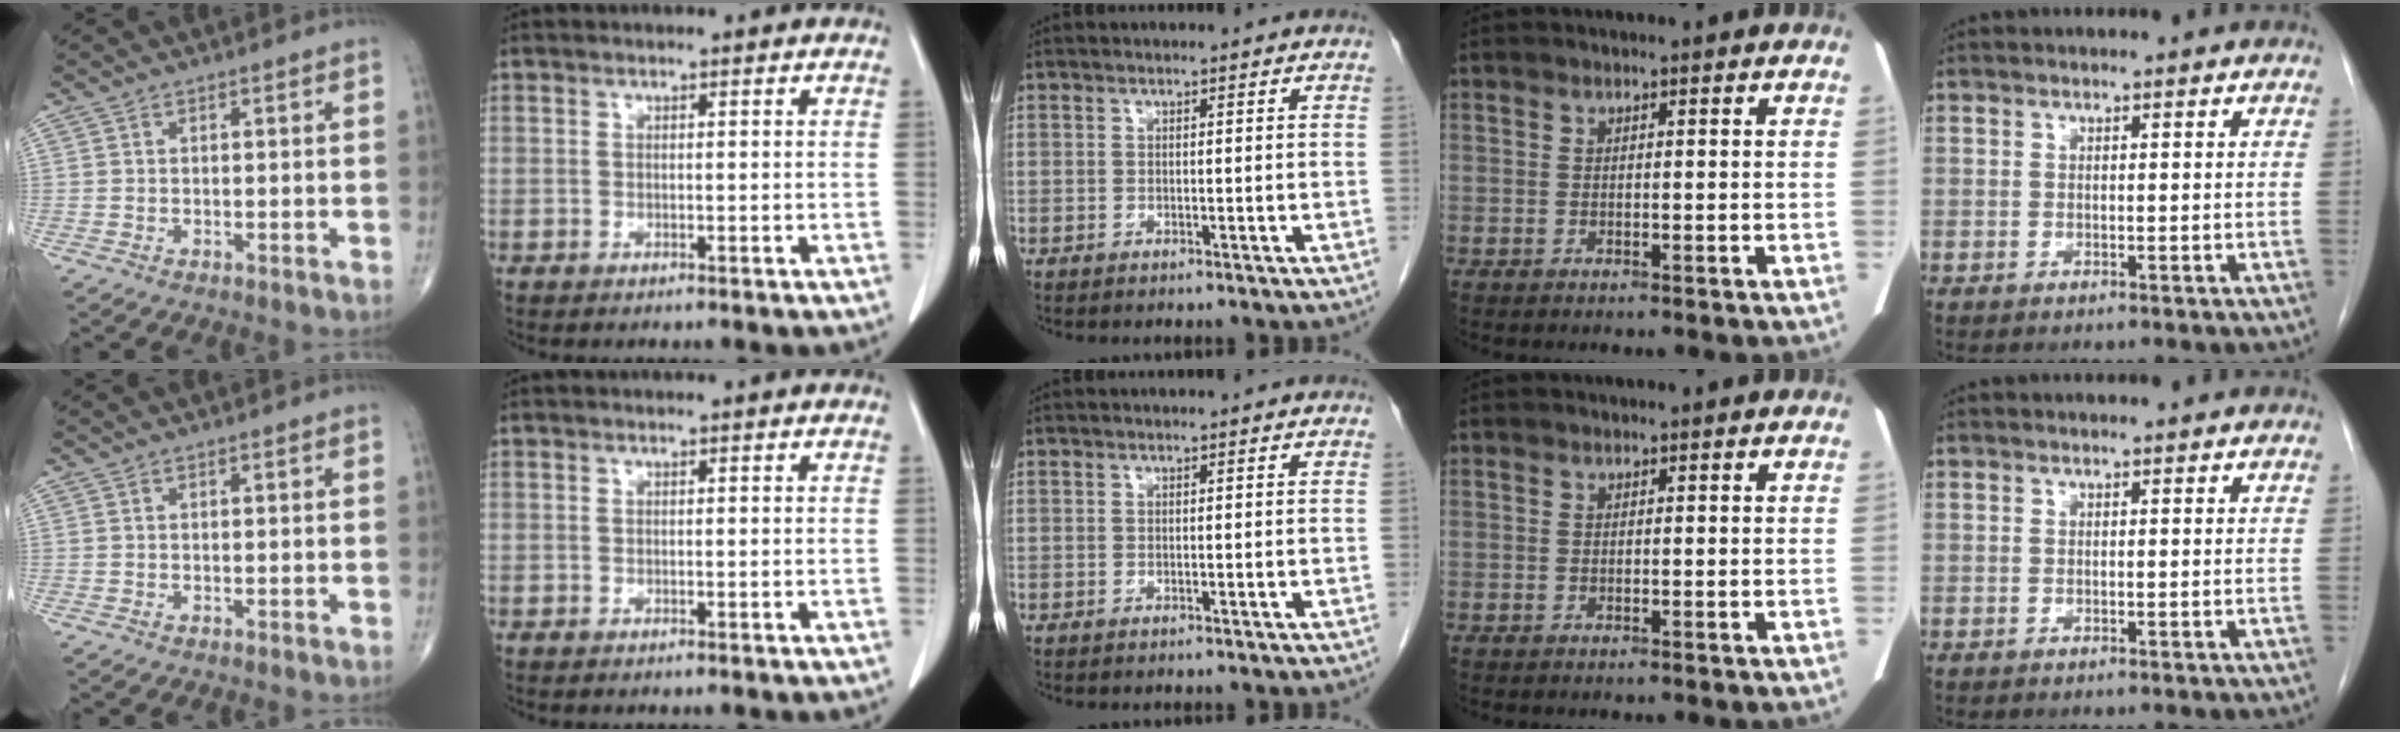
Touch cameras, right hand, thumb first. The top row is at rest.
{}